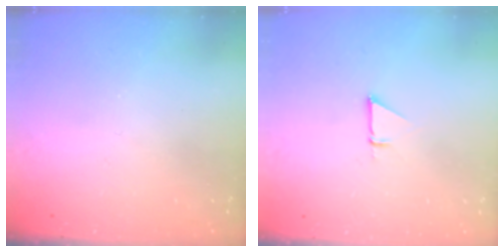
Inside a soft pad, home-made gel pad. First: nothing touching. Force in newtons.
{"total": 1.5, "press": 1.5, "slide": 0.0}